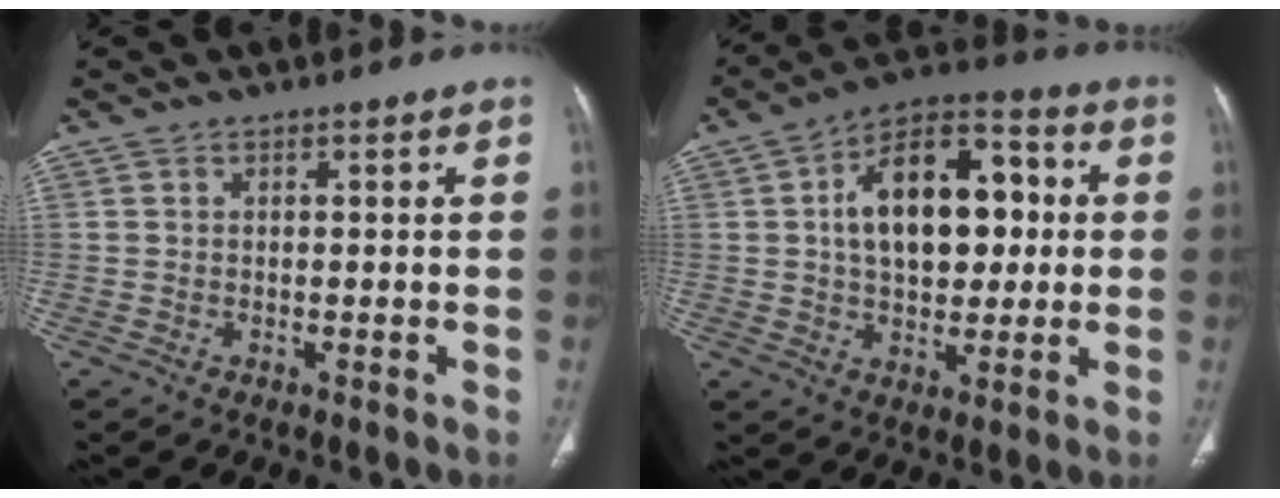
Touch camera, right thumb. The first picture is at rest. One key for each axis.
{"total": 17.7, "fx": 2.3, "fy": 10.8, "fz": 13.9, "tx": -0.181, "ty": 0.025, "tz": 0.032}